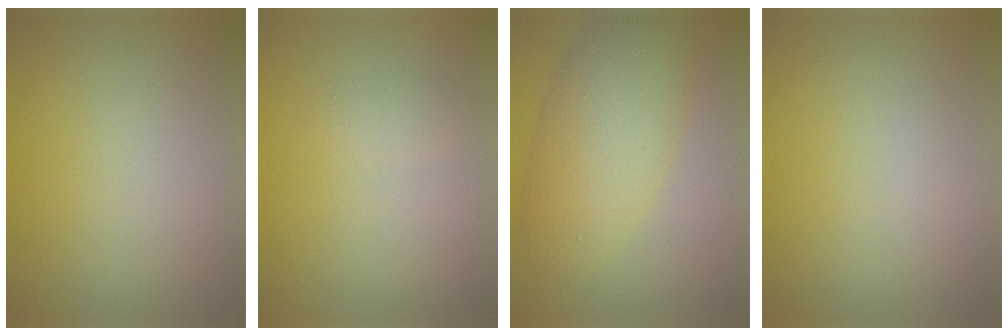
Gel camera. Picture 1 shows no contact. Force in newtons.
{"total": 1.0, "press": 1.0, "slide": 0.1}
{"total": 6.3, "press": 6.3, "slide": 0.2}
{"total": 0.0}